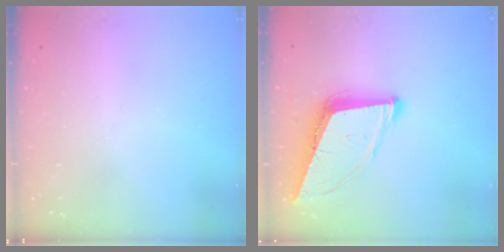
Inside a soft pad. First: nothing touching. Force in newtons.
{"total": 10.9, "press": 10.3, "slide": 3.6}